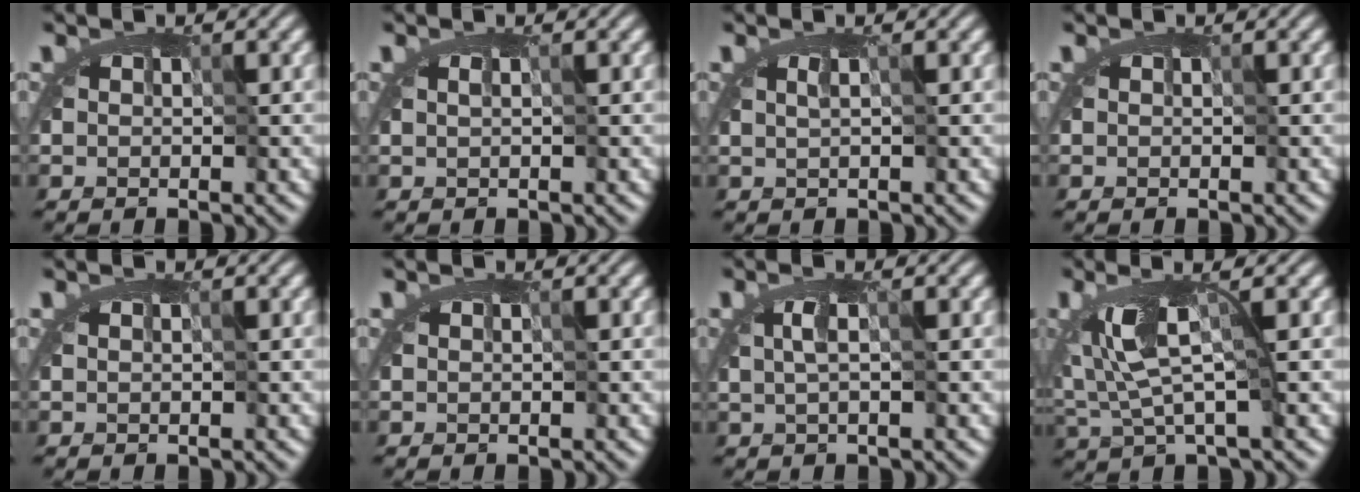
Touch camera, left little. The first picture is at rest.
{"total": 0.0}
{"total": 0.5, "force": [-0.2, -0.4, 0.0], "torque": [0.003, 0.000, -0.004]}
{"total": 0.0}
{"total": 0.0}
{"total": 0.0}
{"total": 1.2, "force": [-0.9, -0.2, 0.7], "torque": [-0.005, -0.006, -0.017]}
{"total": 2.9, "force": [-0.9, 0.1, 2.7], "torque": [-0.062, -0.014, -0.017]}